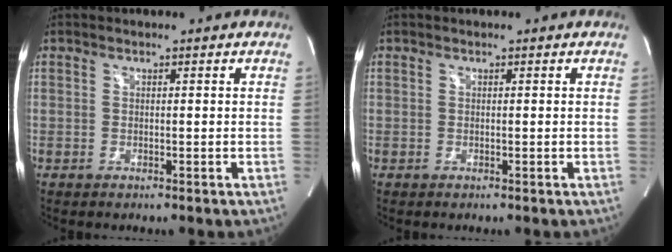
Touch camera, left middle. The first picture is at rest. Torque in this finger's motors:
{"motor_torque": [0.00, -0.01, 0.00, 0.00]}